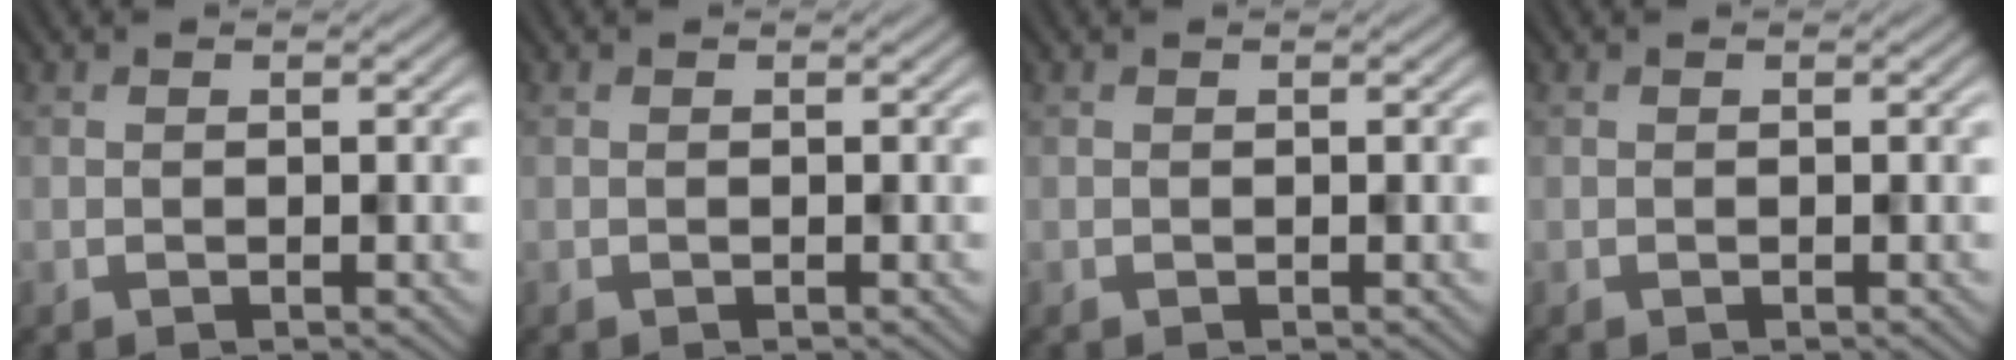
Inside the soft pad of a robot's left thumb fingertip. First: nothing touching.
{"total": 0.0}
{"total": 0.0}
{"total": 0.0}